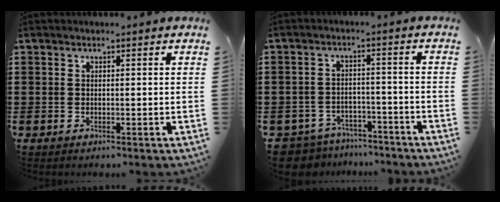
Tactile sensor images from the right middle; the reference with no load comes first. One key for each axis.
{"total": 4.6, "fx": -4.5, "fy": 0.9, "fz": 0.0, "tx": -0.028, "ty": -0.001, "tz": -0.101}